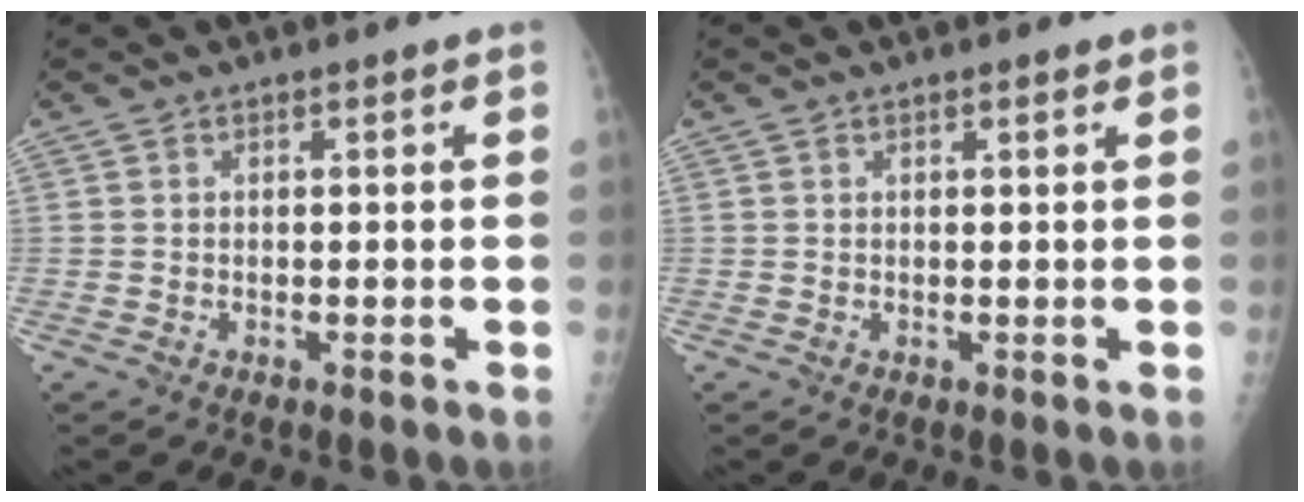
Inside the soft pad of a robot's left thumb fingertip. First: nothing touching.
{"total": 1.1, "force": [0.8, 0.2, 0.7], "torque": [-0.008, -0.002, 0.011]}